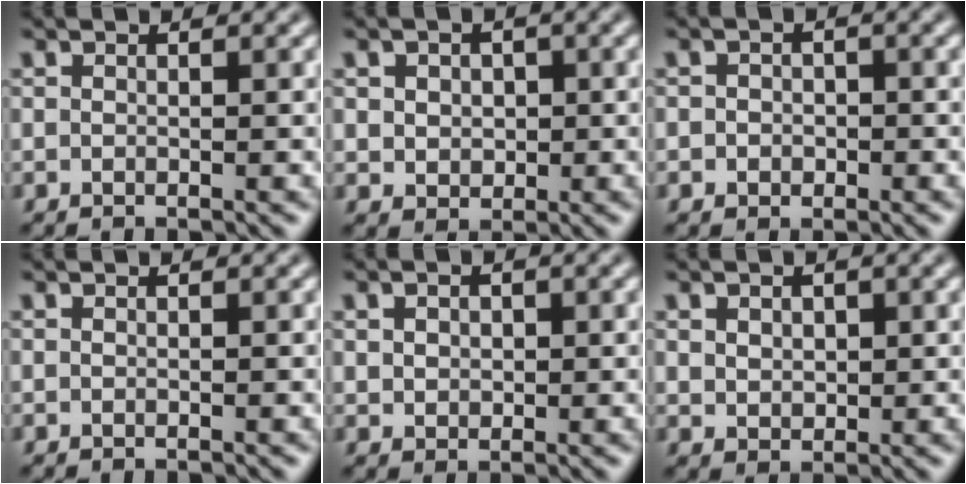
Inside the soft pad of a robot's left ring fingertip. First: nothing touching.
{"total": 2.8, "force": [0.5, 2.3, 1.5], "torque": [-0.023, 0.007, 0.000]}
{"total": 1.8, "force": [-0.2, 1.7, 0.7], "torque": [0.006, 0.000, -0.014]}
{"total": 0.0}
{"total": 1.8, "force": [0.5, 1.4, 1.0], "torque": [-0.017, 0.008, 0.007]}
{"total": 2.0, "force": [0.7, 1.6, 1.0], "torque": [-0.020, 0.003, 0.009]}